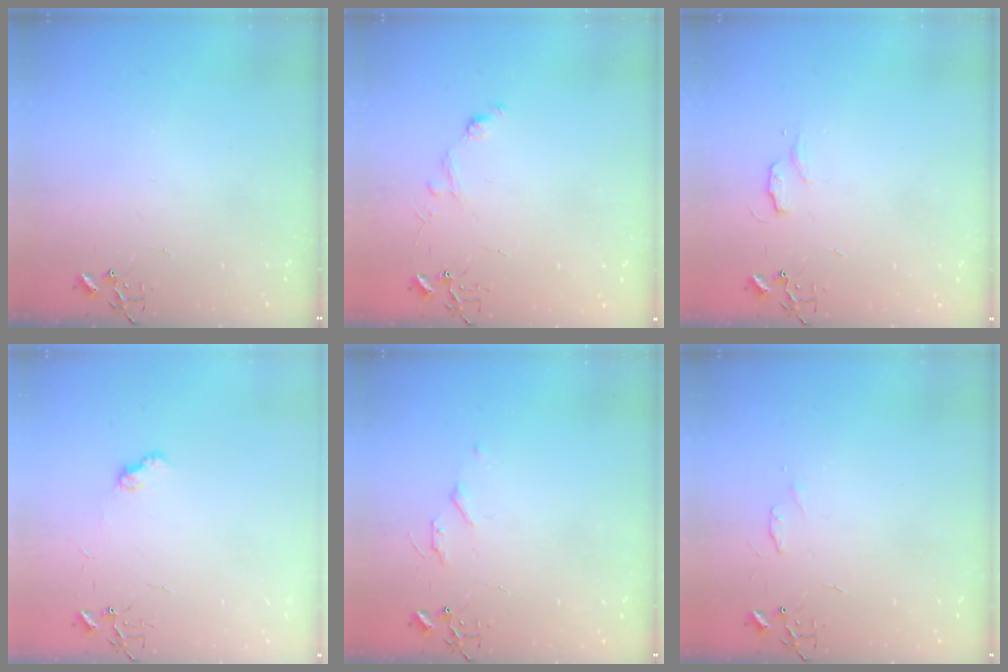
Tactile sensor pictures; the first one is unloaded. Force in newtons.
{"total": 7.3, "press": 7.3, "slide": 0.8}
{"total": 4.9, "press": 4.9, "slide": 0.6}
{"total": 6.4, "press": 6.4, "slide": 0.8}
{"total": 5.0, "press": 5.0, "slide": 0.7}
{"total": 4.1, "press": 4.1, "slide": 0.7}